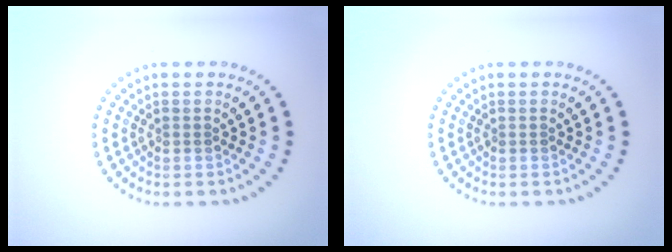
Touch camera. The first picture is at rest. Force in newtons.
{"total": 0.0}